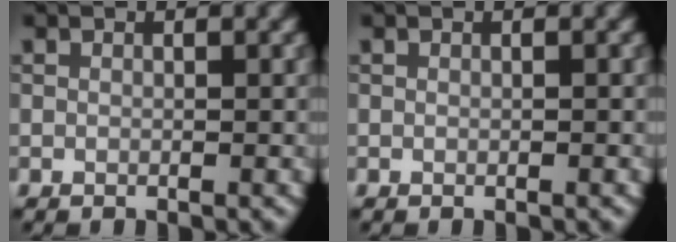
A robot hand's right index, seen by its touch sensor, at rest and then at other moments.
{"total": 0.0}